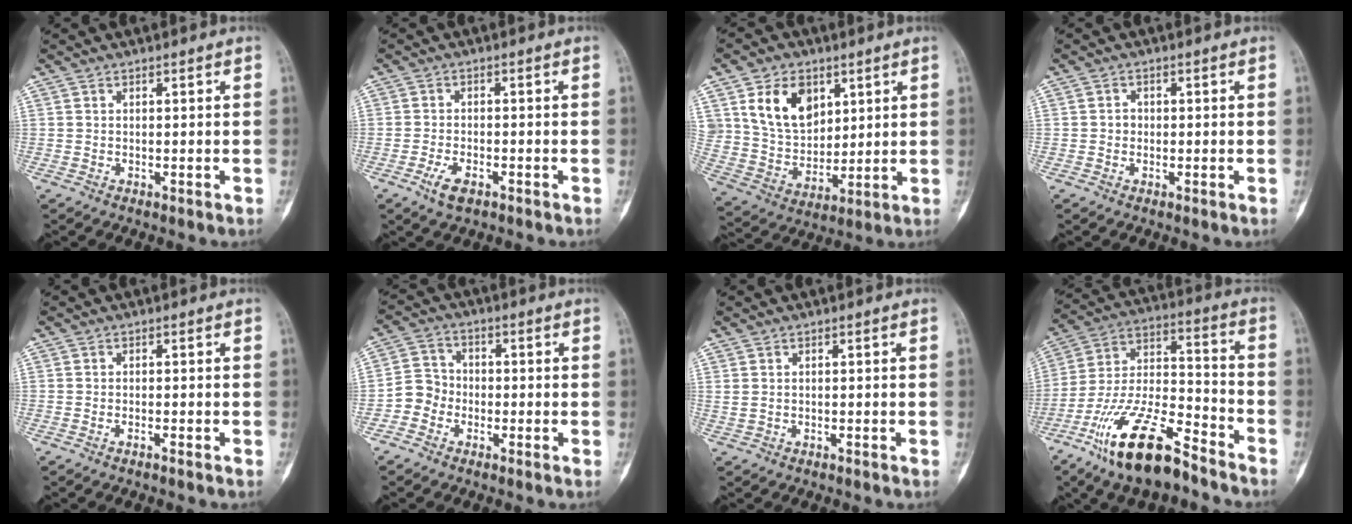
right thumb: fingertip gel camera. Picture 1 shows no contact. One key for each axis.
{"total": 4.0, "fx": -2.2, "fy": 1.8, "fz": 2.8, "tx": -0.056, "ty": 0.007, "tz": -0.040}
{"total": 13.5, "fx": 5.8, "fy": 9.6, "fz": 7.6, "tx": -0.102, "ty": -0.027, "tz": 0.122}
{"total": 1.4, "fx": -0.2, "fy": 1.3, "fz": 0.5, "tx": 0.002, "ty": 0.007, "tz": -0.005}
{"total": 0.7, "fx": -0.6, "fy": 0.0, "fz": 0.5, "tx": -0.014, "ty": 0.006, "tz": -0.008}
{"total": 4.8, "fx": -2.2, "fy": 4.1, "fz": 1.1, "tx": 0.001, "ty": 0.019, "tz": -0.054}
{"total": 0.7, "fx": 0.0, "fy": 0.5, "fz": 0.5, "tx": -0.018, "ty": 0.007, "tz": 0.005}
{"total": 19.3, "fx": -12.9, "fy": 6.2, "fz": 13.0, "tx": -0.250, "ty": 0.071, "tz": -0.236}